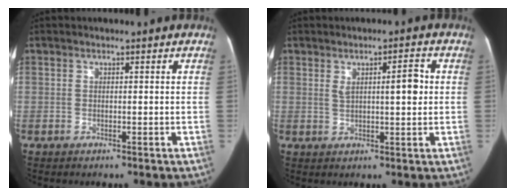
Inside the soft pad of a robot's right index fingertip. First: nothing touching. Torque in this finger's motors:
{"motor_torque": [0.26, 0.21, 0.07, 0.04]}